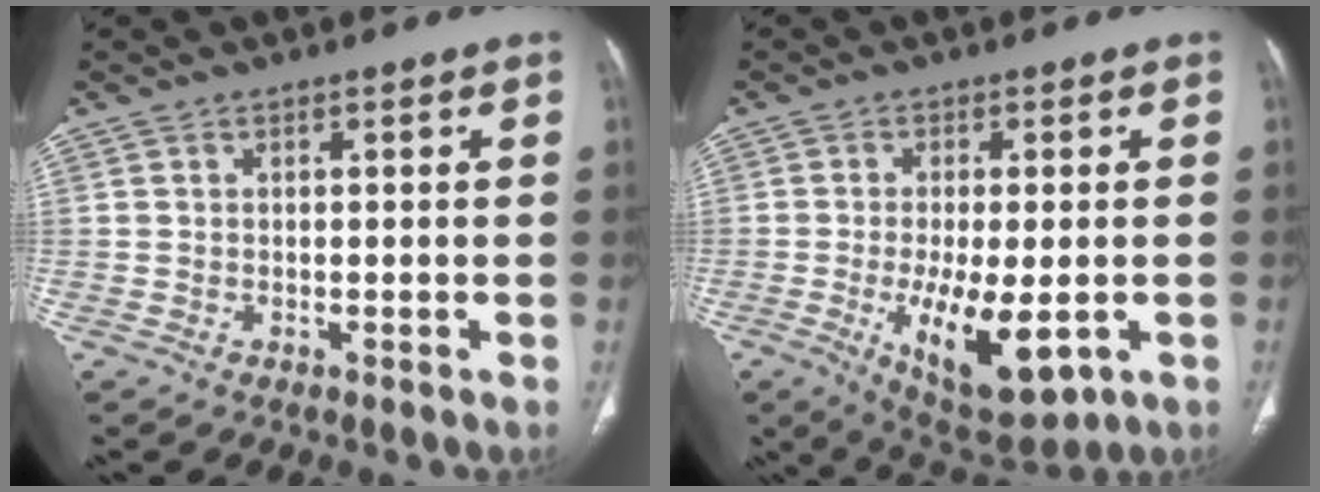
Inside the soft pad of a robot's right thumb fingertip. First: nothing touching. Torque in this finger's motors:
{"motor_torque": [2.27, 2.73, 0.10, 0.00, 0.38]}